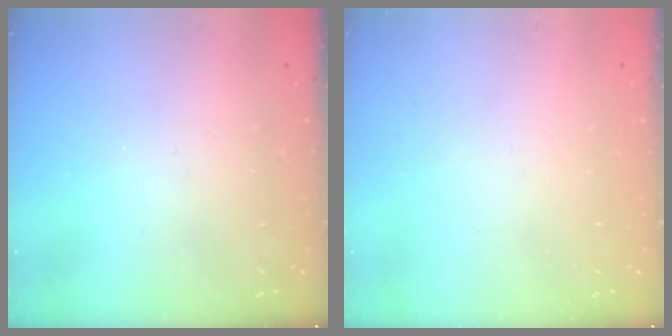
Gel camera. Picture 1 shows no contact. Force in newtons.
{"total": 0.0}